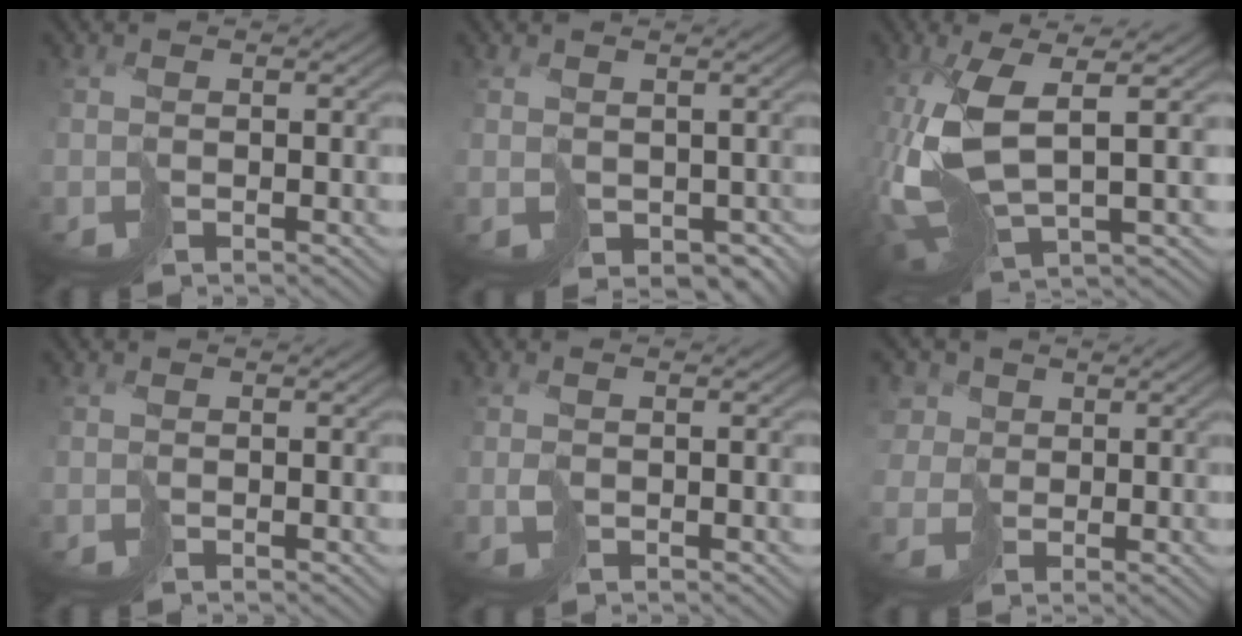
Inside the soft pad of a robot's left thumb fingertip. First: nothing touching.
{"total": 2.9, "force": [0.1, 2.0, 2.0], "torque": [-0.042, -0.012, 0.006]}
{"total": 12.1, "force": [-0.3, 4.9, 11.0], "torque": [-0.267, -0.021, 0.000]}
{"total": 0.0}
{"total": 1.5, "force": [-0.1, 0.6, 1.4], "torque": [-0.036, 0.000, 0.001]}
{"total": 5.1, "force": [1.5, 4.4, 2.1], "torque": [-0.088, 0.009, 0.022]}